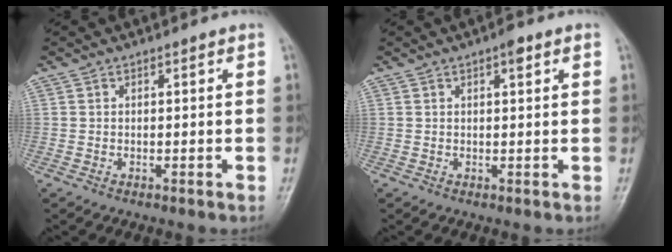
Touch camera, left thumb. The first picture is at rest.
{"total": 2.2, "force": [1.1, 0.7, 1.8], "torque": [-0.021, 0.000, 0.011]}